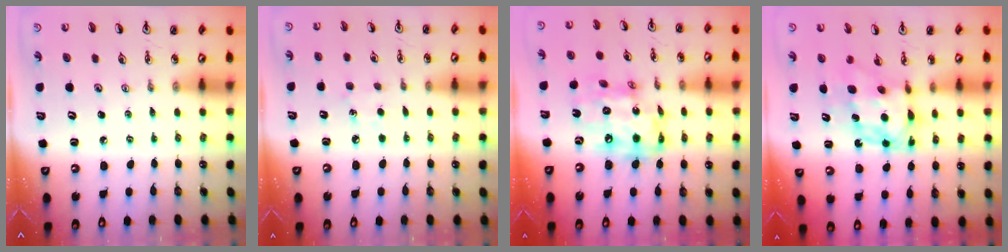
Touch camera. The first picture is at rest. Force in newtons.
{"total": 5.4, "press": 5.4, "slide": 0.6}
{"total": 15.1, "press": 15.0, "slide": 1.4}
{"total": 7.5, "press": 7.5, "slide": 0.8}